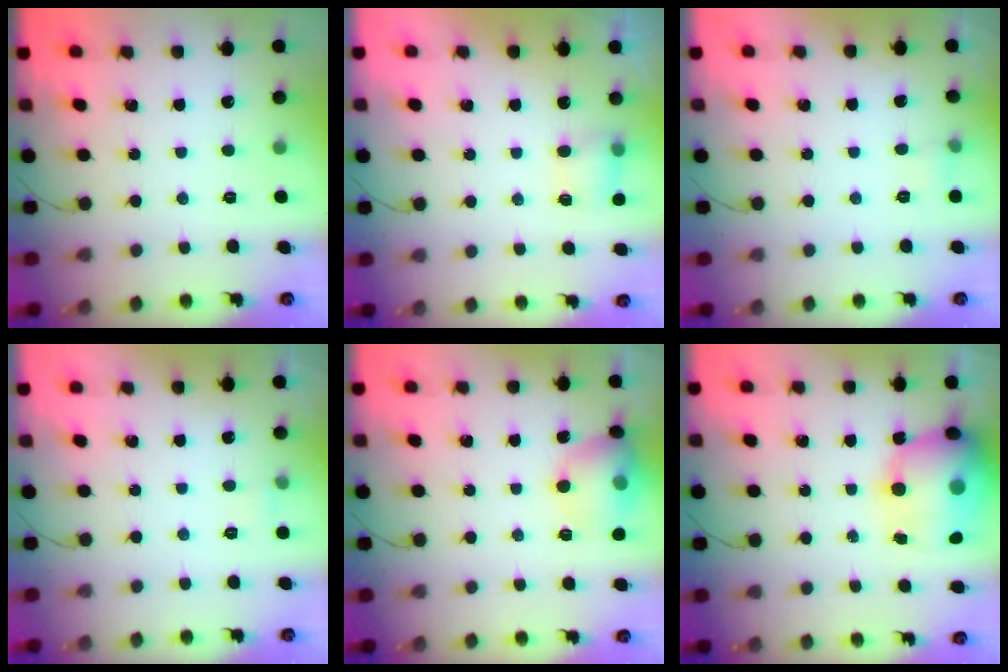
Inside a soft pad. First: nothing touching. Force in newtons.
{"total": 4.4, "press": 4.3, "slide": 1.0}
{"total": 3.3, "press": 3.0, "slide": 1.3}
{"total": 6.3, "press": 1.7, "slide": 6.1}
{"total": 12.6, "press": 12.3, "slide": 2.5}
{"total": 20.7, "press": 20.1, "slide": 5.1}